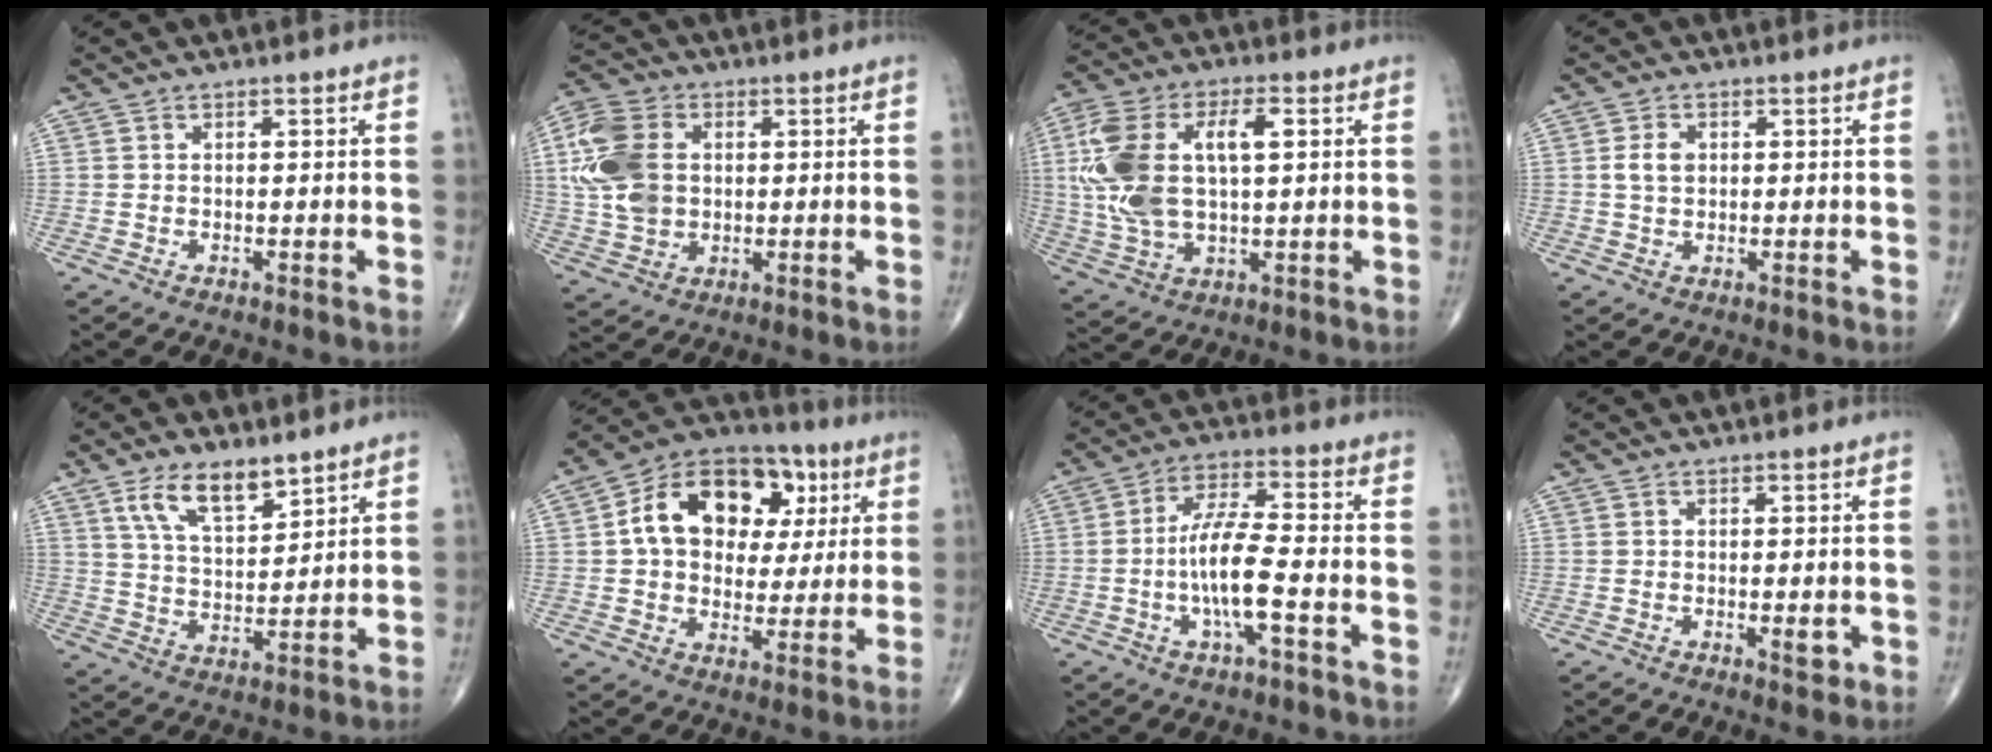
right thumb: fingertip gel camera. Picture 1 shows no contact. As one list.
[{"total": 13.3, "force": [2.0, 9.6, 9.0], "torque": [-0.180, 0.006, 0.037]}, {"total": 17.8, "force": [3.0, 8.9, 15.1], "torque": [-0.321, 0.017, 0.058]}, {"total": 3.5, "force": [0.6, 2.5, 2.4], "torque": [-0.041, 0.003, 0.012]}, {"total": 10.4, "force": [6.7, 4.5, 6.6], "torque": [-0.103, -0.037, 0.131]}, {"total": 19.6, "force": [4.9, 13.7, 13.2], "torque": [-0.174, 0.016, 0.074]}, {"total": 10.4, "force": [-2.5, 2.2, 9.9], "torque": [-0.198, 0.021, -0.048]}, {"total": 2.3, "force": [-0.5, 0.8, 2.1], "torque": [-0.028, -0.005, -0.003]}]